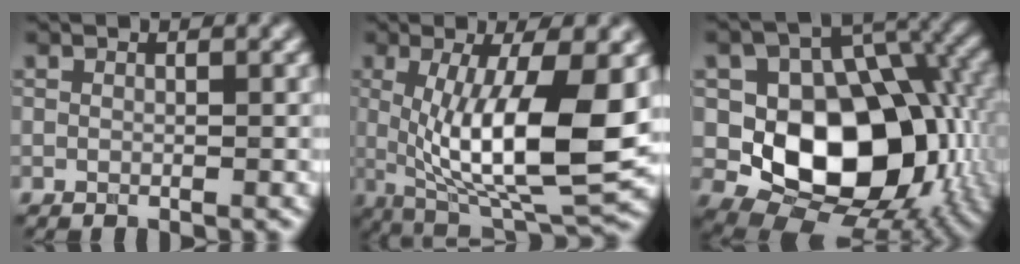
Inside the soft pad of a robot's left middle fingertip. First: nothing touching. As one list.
[{"total": 11.8, "force": [0.0, 3.5, 11.3], "torque": [-0.185, -0.019, 0.007]}, {"total": 12.6, "force": [-1.7, 8.9, 8.8], "torque": [-0.120, -0.006, -0.028]}]